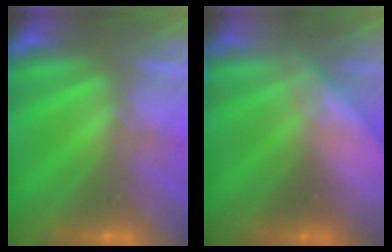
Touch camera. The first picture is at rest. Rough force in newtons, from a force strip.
{"total": 2.9}